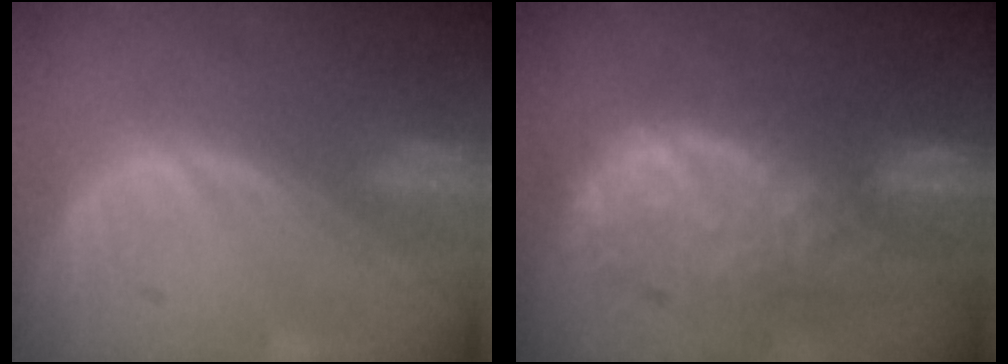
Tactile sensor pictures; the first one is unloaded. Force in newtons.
{"total": 11.1, "press": 9.6, "slide": 5.6}